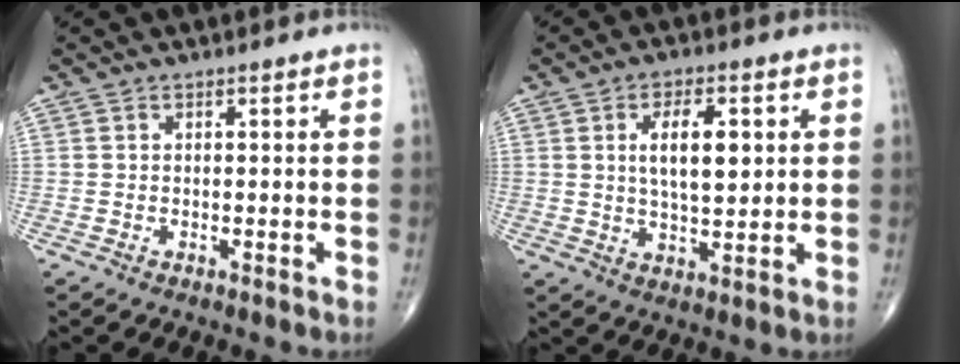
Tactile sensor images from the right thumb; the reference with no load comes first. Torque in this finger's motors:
{"motor_torque": [0.64, 0.69, 1.02, 0.10, 0.31]}